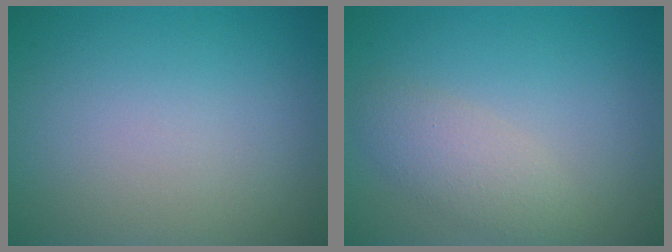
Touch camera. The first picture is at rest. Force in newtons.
{"total": 2.8, "press": 2.8, "slide": 0.2}